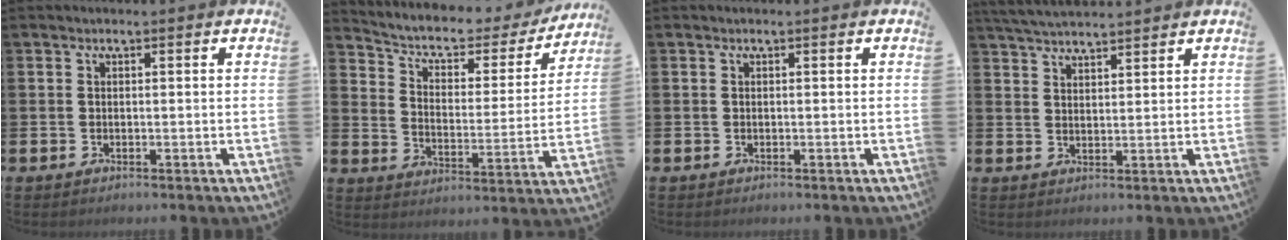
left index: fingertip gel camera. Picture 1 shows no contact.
{"total": 6.0, "force": [5.0, 2.5, 2.1], "torque": [-0.060, -0.039, 0.078]}
{"total": 0.0}
{"total": 3.8, "force": [3.7, 0.2, 0.7], "torque": [-0.020, -0.018, 0.067]}